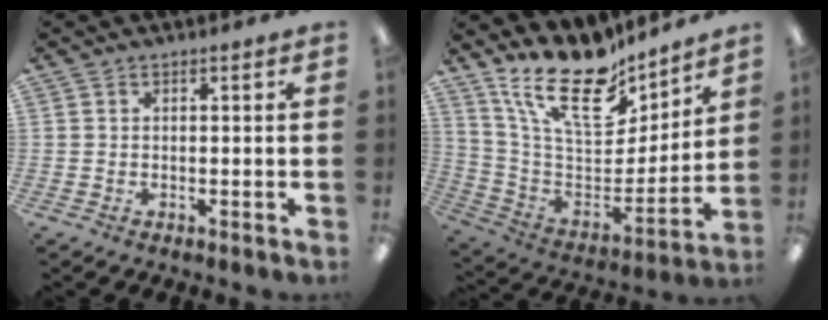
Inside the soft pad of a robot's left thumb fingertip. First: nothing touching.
{"total": 20.7, "force": [15.5, 8.6, 10.6], "torque": [-0.195, -0.109, 0.277]}